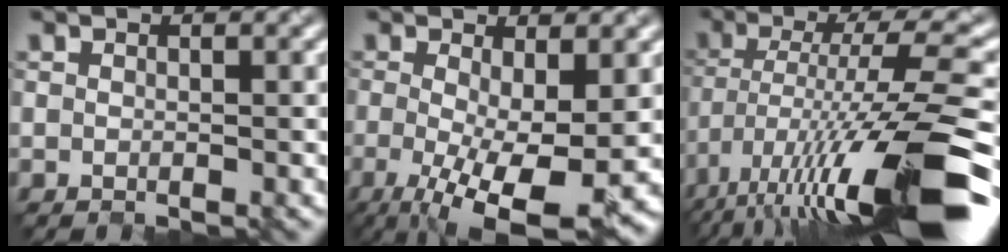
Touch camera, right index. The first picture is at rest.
{"total": 9.1, "force": [-2.2, 2.8, 8.4], "torque": [-0.142, -0.023, -0.025]}
{"total": 14.9, "force": [-6.7, 3.2, 12.9], "torque": [-0.219, 0.003, -0.108]}